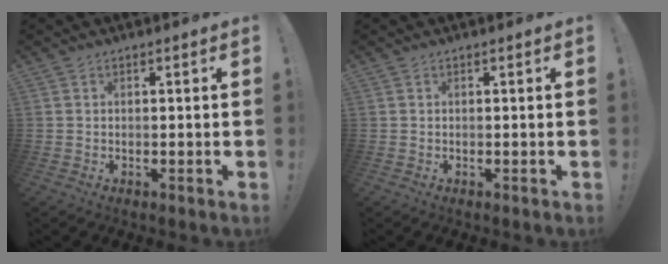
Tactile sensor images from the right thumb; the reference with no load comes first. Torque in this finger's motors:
{"motor_torque": [-0.07, 0.09, 0.17, -0.07, -0.04]}